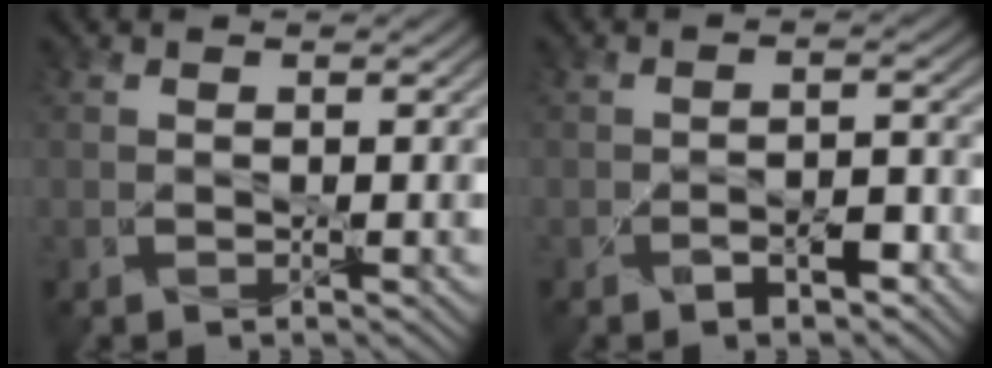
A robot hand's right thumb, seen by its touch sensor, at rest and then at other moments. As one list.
[{"total": 2.1, "force": [-1.4, 1.0, 1.3], "torque": [-0.020, 0.005, -0.023]}]